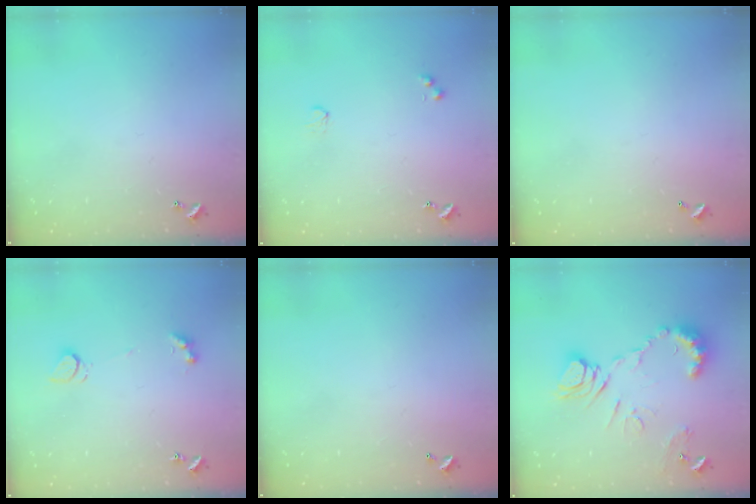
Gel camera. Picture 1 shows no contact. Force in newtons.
{"total": 4.5, "press": 4.4, "slide": 0.7}
{"total": 2.9, "press": 2.9, "slide": 0.1}
{"total": 3.2, "press": 3.1, "slide": 0.7}
{"total": 2.9, "press": 2.9, "slide": 0.1}
{"total": 12.4, "press": 12.3, "slide": 1.4}